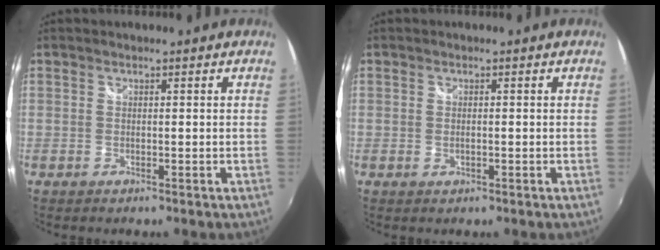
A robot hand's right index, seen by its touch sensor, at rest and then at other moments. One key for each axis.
{"total": 0.8, "fx": -0.2, "fy": 0.6, "fz": 0.6, "tx": -0.013, "ty": -0.002, "tz": -0.003}